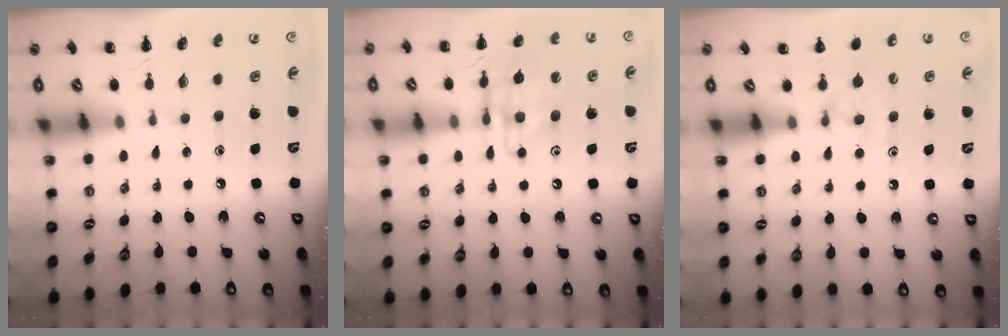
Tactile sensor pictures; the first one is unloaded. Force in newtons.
{"total": 13.9, "press": 13.7, "slide": 2.5}
{"total": 5.3, "press": 5.1, "slide": 1.6}